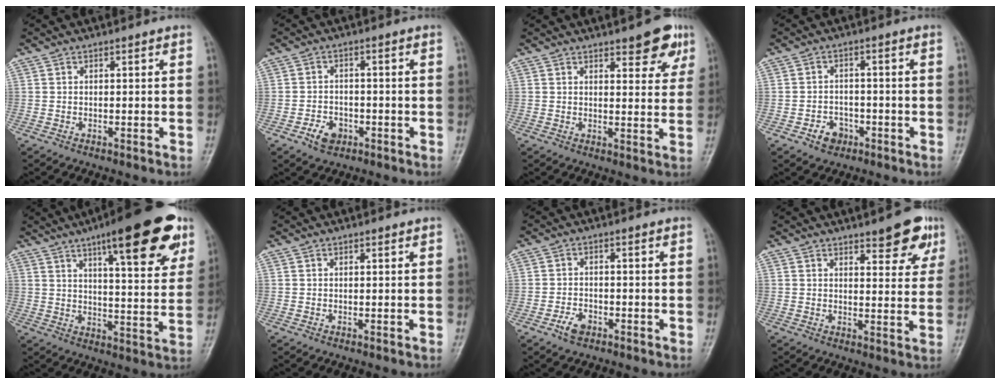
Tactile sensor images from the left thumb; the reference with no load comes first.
{"total": 4.2, "force": [-2.1, 3.0, 2.0], "torque": [-0.024, 0.014, -0.034]}
{"total": 7.3, "force": [4.5, 2.8, 5.1], "torque": [-0.035, -0.021, 0.054]}
{"total": 4.0, "force": [-2.1, 3.1, 1.4], "torque": [-0.005, 0.018, -0.032]}
{"total": 20.5, "force": [11.5, 5.4, 16.0], "torque": [-0.193, -0.032, 0.161]}
{"total": 0.0}
{"total": 3.2, "force": [-1.9, 1.9, 1.7], "torque": [-0.031, 0.012, -0.033]}
{"total": 8.1, "force": [5.0, 3.0, 5.6], "torque": [-0.043, -0.025, 0.062]}